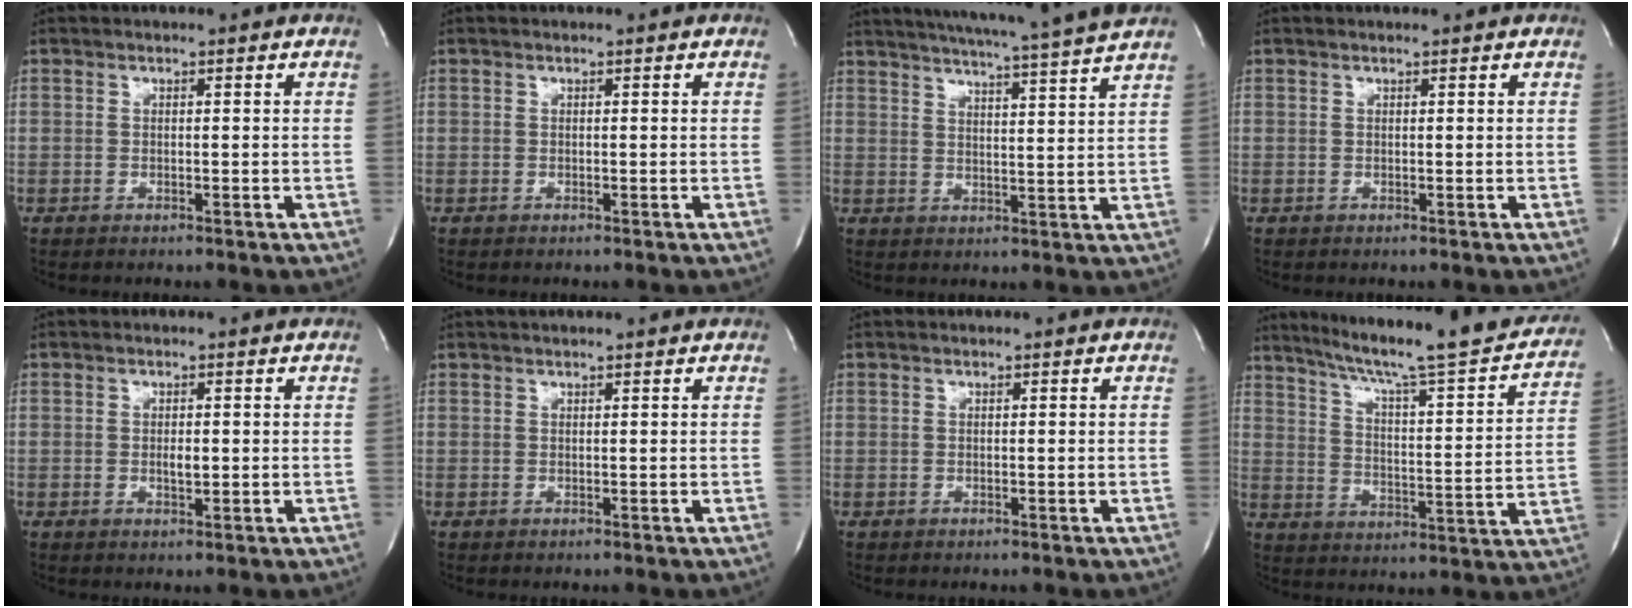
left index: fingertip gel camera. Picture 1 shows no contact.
{"total": 0.0}
{"total": 16.5, "force": [14.9, -2.0, 6.9], "torque": [-0.121, -0.031, 0.193]}
{"total": 0.7, "force": [0.6, -0.1, 0.1], "torque": [-0.007, 0.002, 0.010]}
{"total": 1.5, "force": [-0.1, 0.6, 1.4], "torque": [-0.025, -0.003, 0.000]}
{"total": 3.2, "force": [2.8, -0.1, 1.4], "torque": [-0.016, 0.027, 0.039]}
{"total": 0.0}
{"total": 25.5, "force": [22.0, 2.0, 12.9], "torque": [-0.197, -0.039, 0.286]}